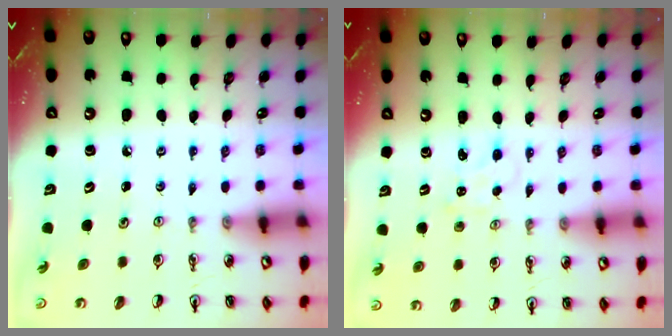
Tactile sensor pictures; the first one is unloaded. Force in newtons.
{"total": 0.5, "press": 0.5, "slide": 0.1}